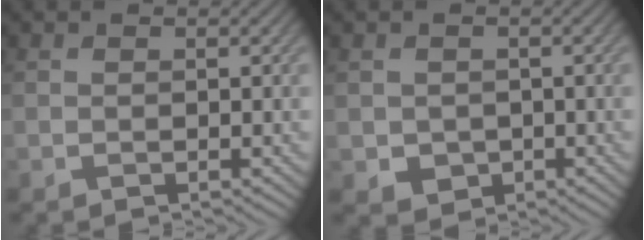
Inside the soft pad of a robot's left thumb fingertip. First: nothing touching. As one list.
[{"total": 2.5, "force": [-0.3, 2.3, 0.9], "torque": [-0.028, -0.013, -0.005]}]